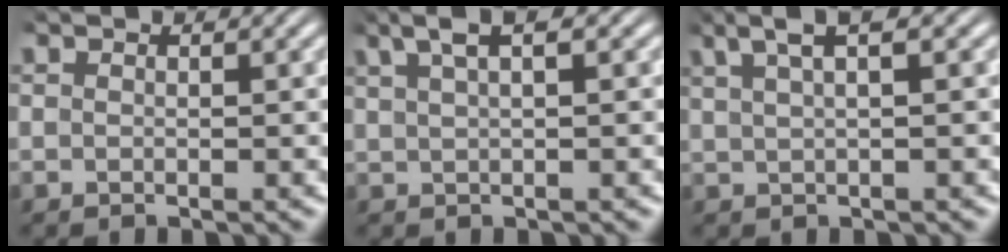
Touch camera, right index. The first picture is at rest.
{"total": 3.6, "force": [2.2, 0.8, 2.7], "torque": [-0.045, 0.021, 0.031]}
{"total": 4.2, "force": [2.6, 1.1, 3.1], "torque": [-0.049, 0.026, 0.033]}